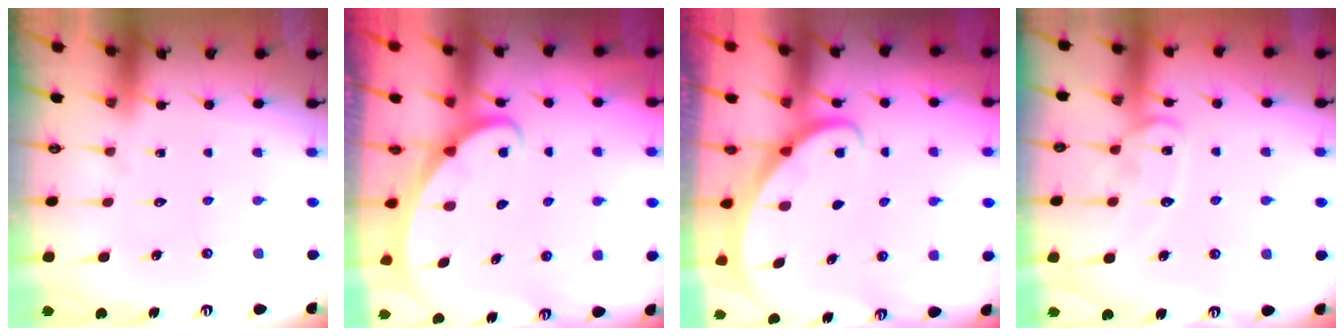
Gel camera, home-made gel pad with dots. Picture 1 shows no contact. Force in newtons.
{"total": 2.5, "press": 2.5, "slide": 0.3}
{"total": 2.3, "press": 2.3, "slide": 0.1}
{"total": 11.7, "press": 11.7, "slide": 1.0}